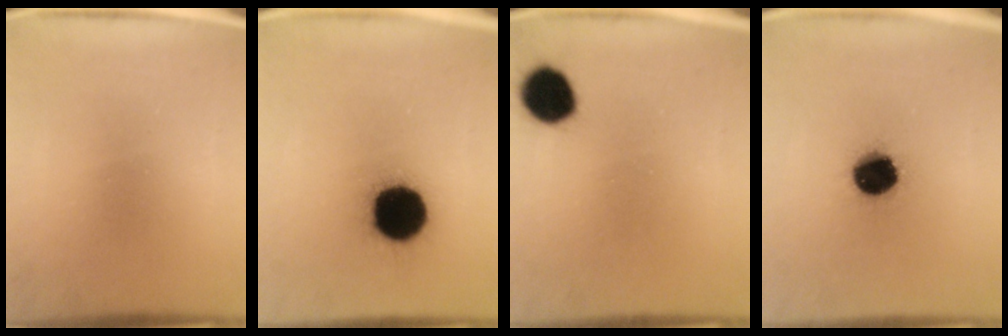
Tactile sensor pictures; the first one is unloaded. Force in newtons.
{"total": 18.5}
{"total": 8.9}
{"total": 11.7}